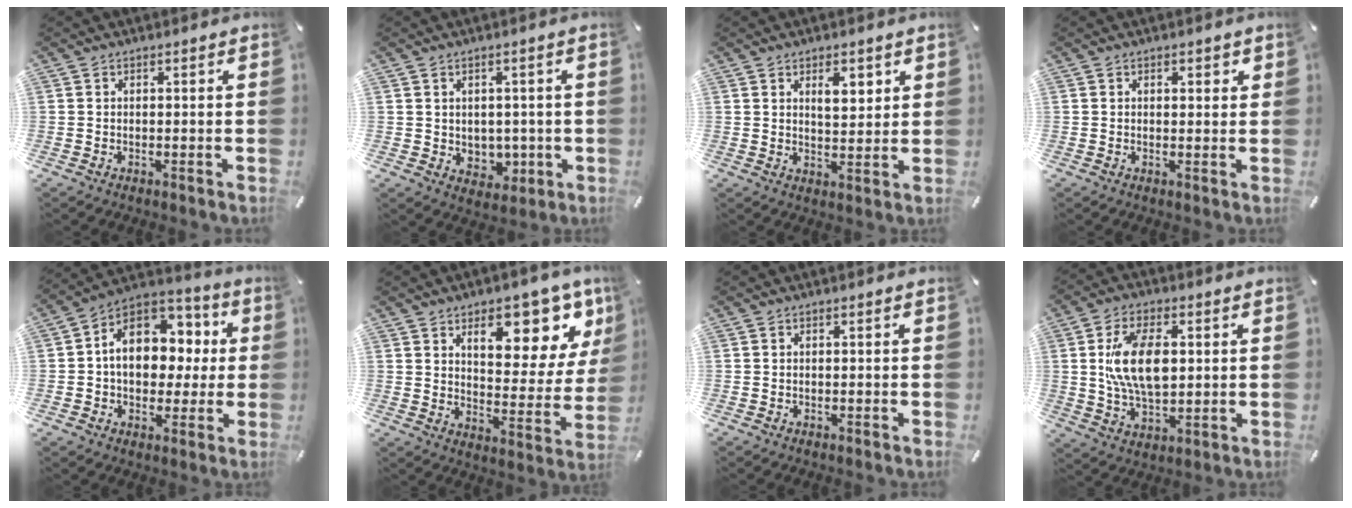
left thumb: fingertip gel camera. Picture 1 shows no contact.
{"total": 4.5, "force": [0.7, 4.3, 1.1], "torque": [0.005, -0.006, 0.013]}
{"total": 5.8, "force": [3.2, 3.0, 3.8], "torque": [-0.045, -0.014, 0.049]}
{"total": 1.3, "force": [0.6, 0.8, 0.9], "torque": [-0.010, 0.001, 0.008]}
{"total": 13.1, "force": [1.5, 10.5, 7.8], "torque": [-0.131, -0.009, 0.030]}
{"total": 15.2, "force": [9.5, 7.4, 9.3], "torque": [-0.113, -0.070, 0.153]}
{"total": 0.0}
{"total": 13.3, "force": [2.1, 7.9, 10.6], "torque": [-0.214, 0.002, 0.034]}